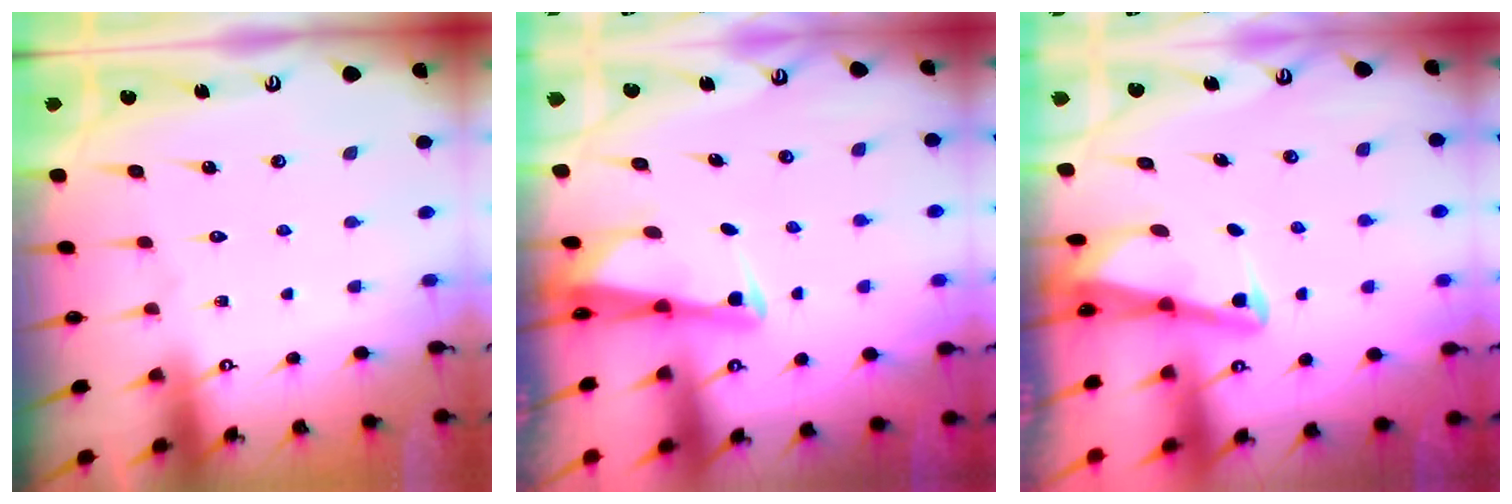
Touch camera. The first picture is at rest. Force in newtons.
{"total": 2.4, "press": 2.4, "slide": 0.5}
{"total": 3.0, "press": 3.0, "slide": 0.4}